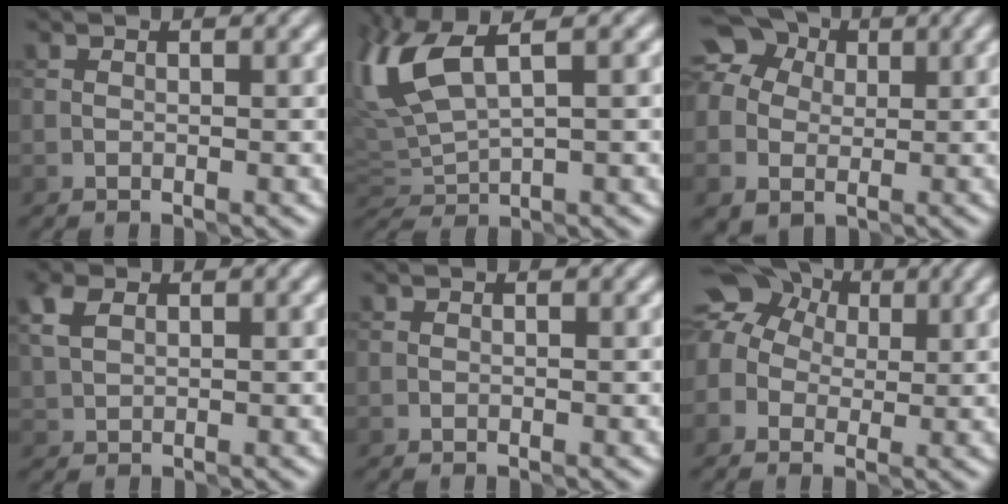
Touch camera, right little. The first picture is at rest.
{"total": 7.0, "force": [2.8, 2.5, 5.9], "torque": [-0.146, 0.025, 0.057]}
{"total": 10.0, "force": [2.0, 8.7, 4.6], "torque": [-0.086, 0.028, 0.007]}
{"total": 2.5, "force": [1.3, 1.6, 1.3], "torque": [-0.033, 0.010, 0.027]}
{"total": 0.0}
{"total": 9.2, "force": [2.7, 7.4, 4.7], "torque": [-0.078, 0.038, 0.006]}